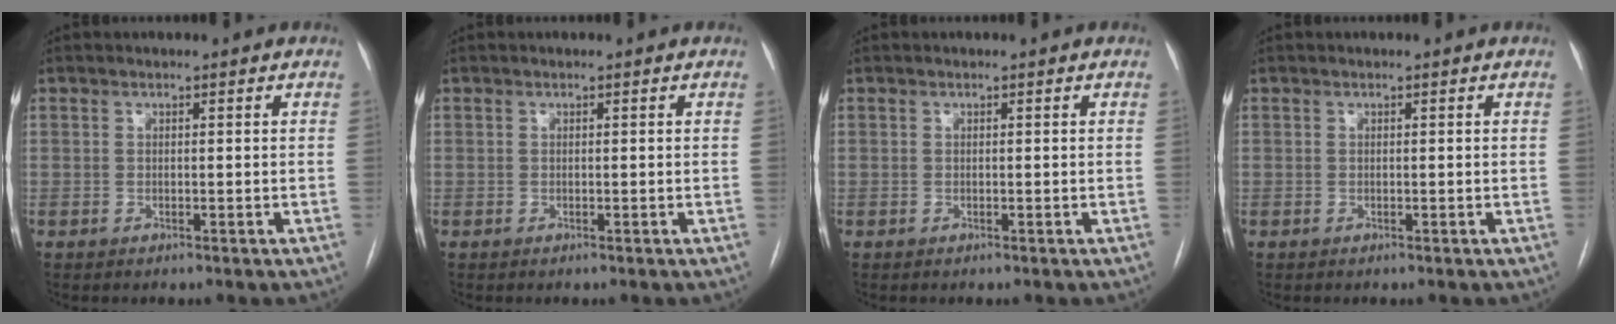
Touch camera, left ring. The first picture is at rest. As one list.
[{"total": 0.0}, {"total": 0.0}, {"total": 0.0}]